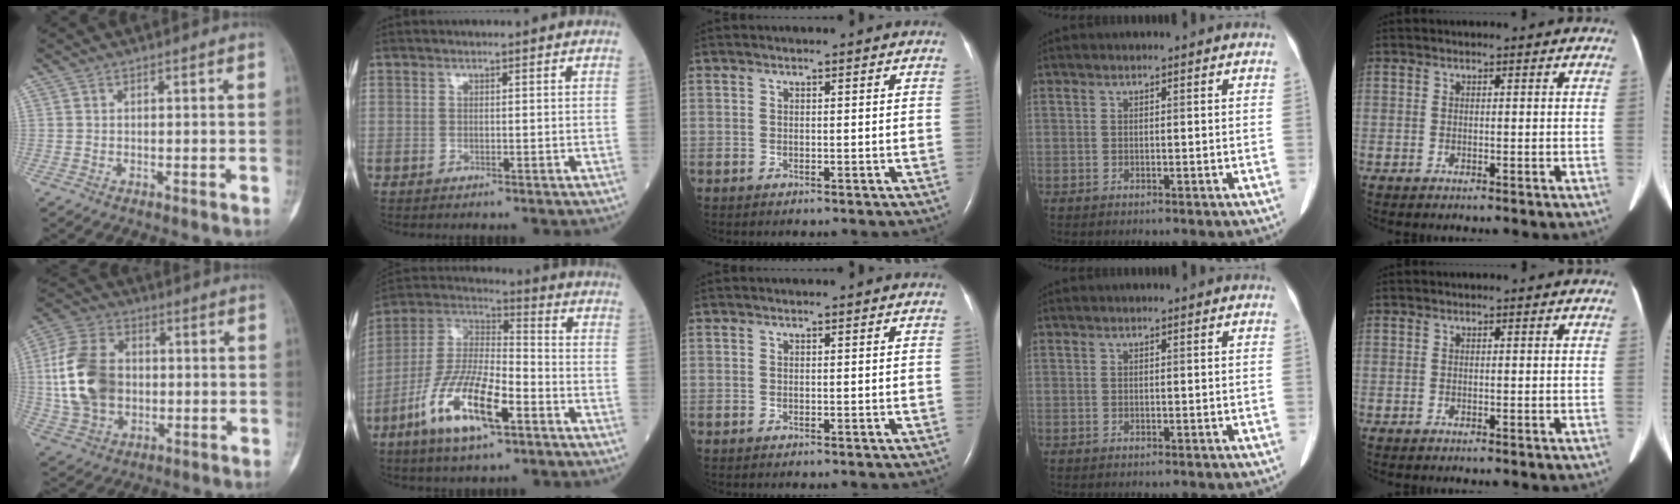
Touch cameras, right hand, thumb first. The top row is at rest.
{"thumb": {"total": 16.7, "force": [0.4, 12.3, 11.4], "torque": [-0.203, 0.012, 0.009]}, "index": {"total": 16.3, "force": [-7.5, 4.8, 13.6], "torque": [-0.287, -0.005, -0.137]}}